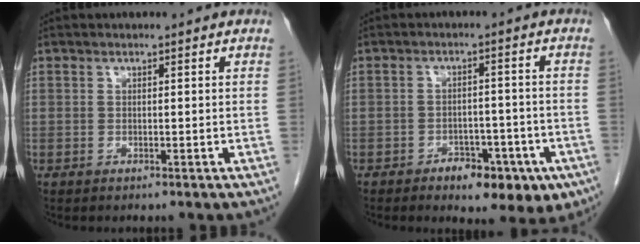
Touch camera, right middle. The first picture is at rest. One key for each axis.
{"total": 8.8, "fx": -4.9, "fy": 4.3, "fz": 5.9, "tx": -0.060, "ty": 0.010, "tz": -0.062}